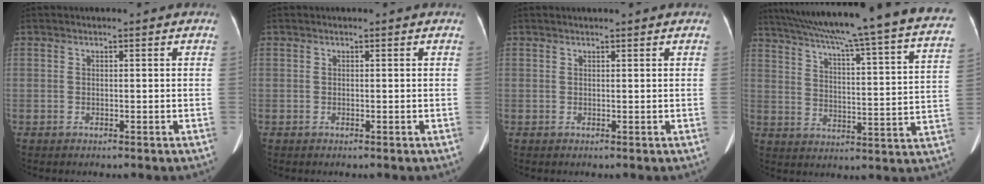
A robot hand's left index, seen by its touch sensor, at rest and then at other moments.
{"total": 0.0}
{"total": 1.6, "force": [1.5, -0.1, 0.6], "torque": [-0.007, 0.019, 0.023]}
{"total": 32.9, "force": [28.5, 0.8, 16.5], "torque": [-0.241, -0.062, 0.356]}